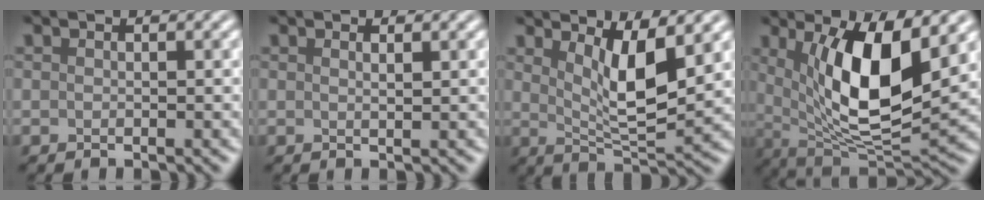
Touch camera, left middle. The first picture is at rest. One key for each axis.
{"total": 0.8, "fx": 0.5, "fy": 0.2, "fz": 0.6, "tx": -0.004, "ty": 0.001, "tz": 0.007}
{"total": 5.7, "fx": 2.3, "fy": 1.6, "fz": 5.0, "tx": -0.087, "ty": -0.013, "tz": 0.046}
{"total": 9.7, "fx": 2.4, "fy": 3.3, "fz": 8.8, "tx": -0.150, "ty": -0.022, "tz": 0.049}